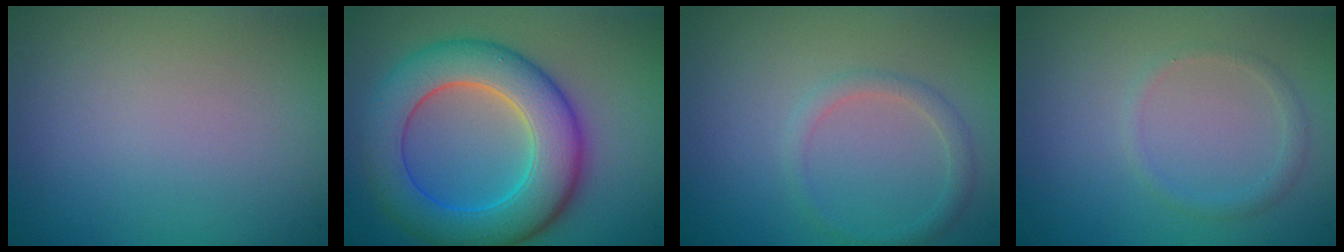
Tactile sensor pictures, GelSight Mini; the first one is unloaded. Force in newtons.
{"total": 9.1, "press": 9.1, "slide": 0.3}
{"total": 1.5, "press": 1.5, "slide": 0.0}
{"total": 1.1, "press": 1.1, "slide": 0.0}